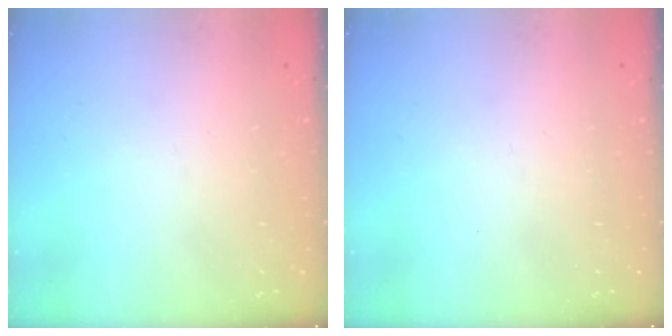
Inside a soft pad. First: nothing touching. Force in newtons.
{"total": 0.0}